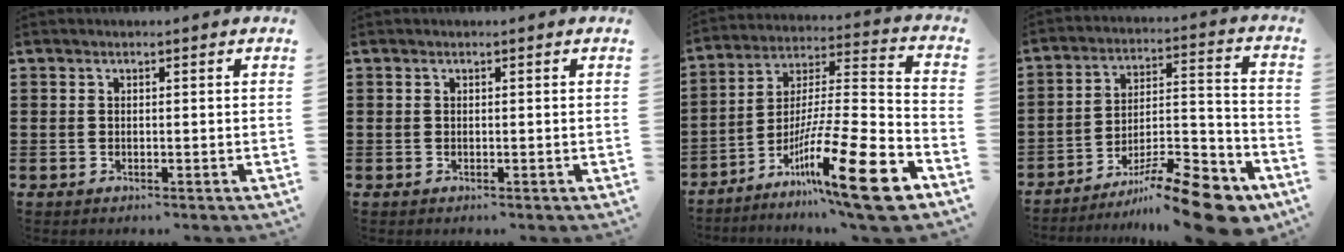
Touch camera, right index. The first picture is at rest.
{"total": 0.0}
{"total": 18.3, "force": [-11.0, 1.7, 14.6], "torque": [-0.236, 0.028, -0.188]}
{"total": 13.9, "force": [-10.8, 2.8, 8.2], "torque": [-0.112, 0.047, -0.192]}